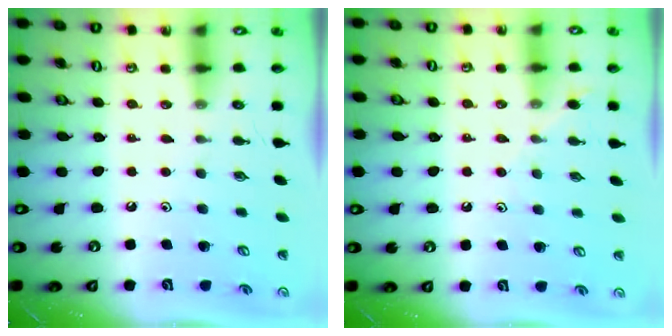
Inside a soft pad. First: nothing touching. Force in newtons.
{"total": 6.0, "press": 5.9, "slide": 0.9}